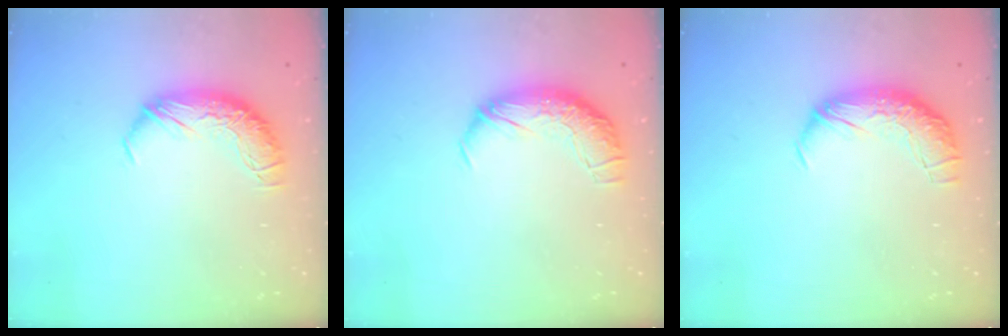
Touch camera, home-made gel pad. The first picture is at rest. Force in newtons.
{"total": 2.4, "press": 1.0, "slide": 2.2}
{"total": 2.3, "press": 1.0, "slide": 2.1}